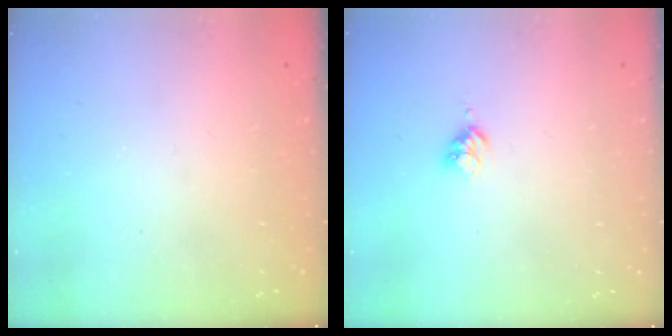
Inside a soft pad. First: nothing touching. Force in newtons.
{"total": 3.0, "press": 2.9, "slide": 0.4}